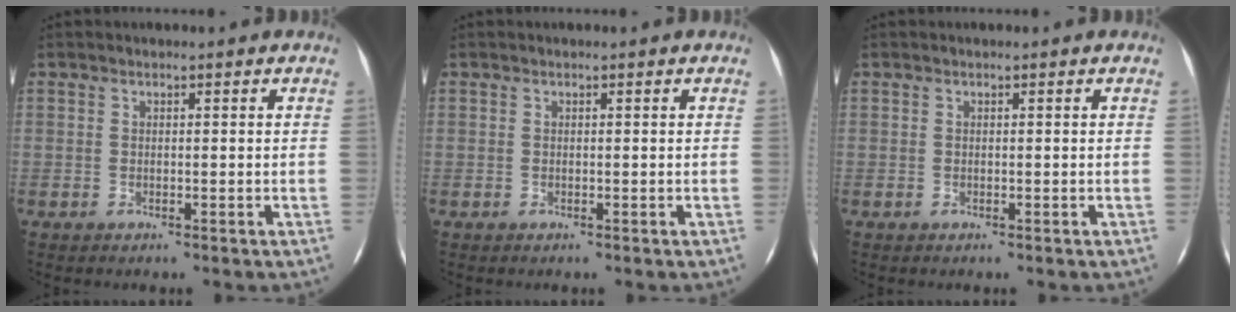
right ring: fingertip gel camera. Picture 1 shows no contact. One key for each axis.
{"total": 0.0}
{"total": 0.0}